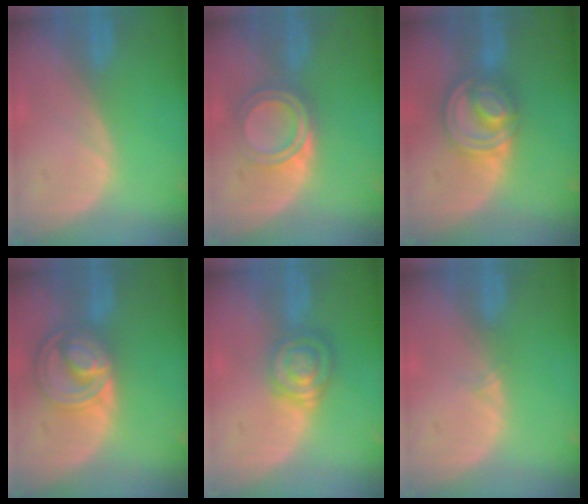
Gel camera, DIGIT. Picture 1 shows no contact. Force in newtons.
{"total": 5.1, "press": 4.8, "slide": 1.7}
{"total": 8.3, "press": 7.1, "slide": 4.4}
{"total": 8.5, "press": 7.2, "slide": 4.5}
{"total": 6.5, "press": 5.8, "slide": 3.0}
{"total": 0.9, "press": 0.6, "slide": 0.7}